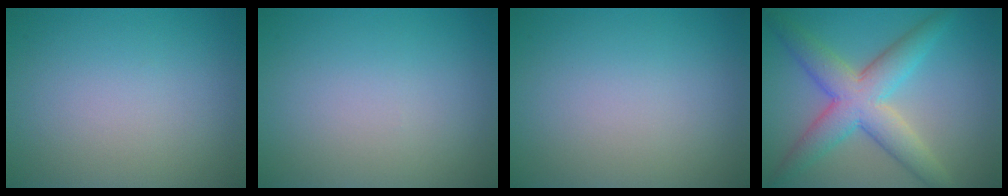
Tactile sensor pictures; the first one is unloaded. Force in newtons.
{"total": 0.0}
{"total": 0.0}
{"total": 6.7, "press": 6.7, "slide": 0.3}